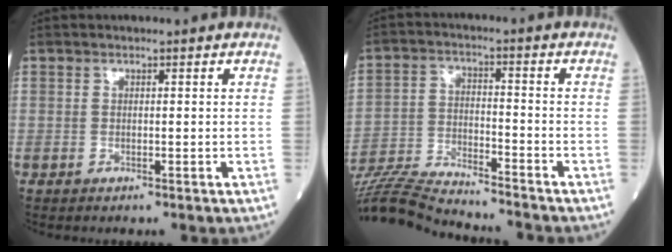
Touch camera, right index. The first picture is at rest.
{"total": 14.9, "force": [-14.3, 0.2, 4.3], "torque": [-0.083, -0.002, -0.247]}